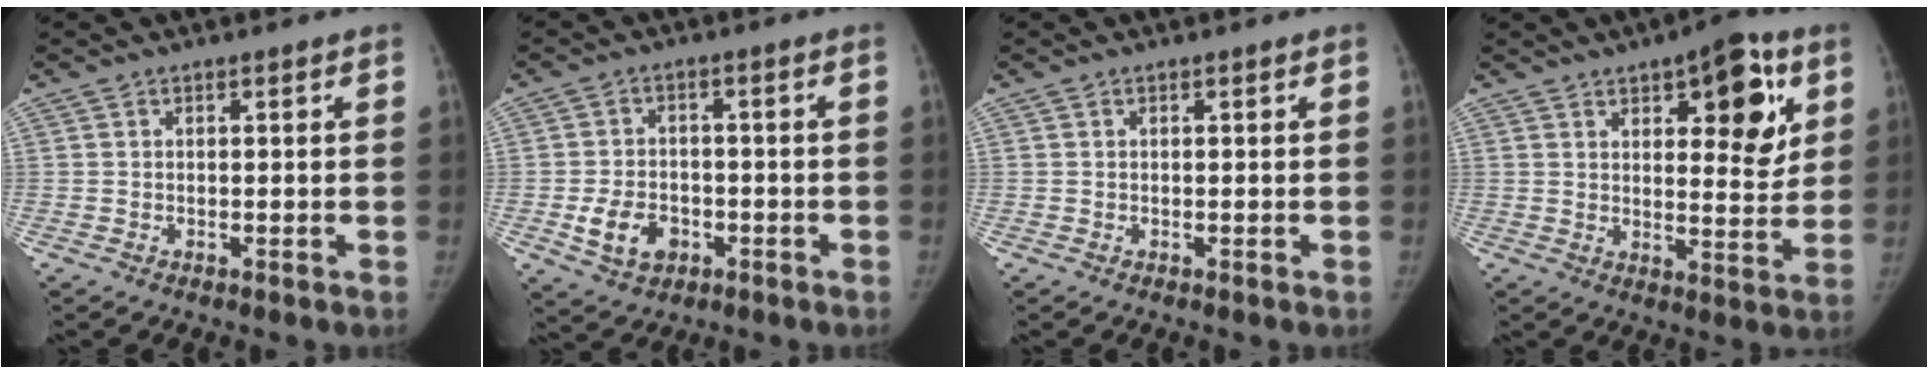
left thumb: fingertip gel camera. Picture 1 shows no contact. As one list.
[{"total": 7.5, "force": [-2.6, 5.5, 4.3], "torque": [-0.064, 0.013, -0.040]}, {"total": 0.0}, {"total": 14.4, "force": [6.1, 6.1, 11.5], "torque": [-0.106, -0.022, 0.078]}]